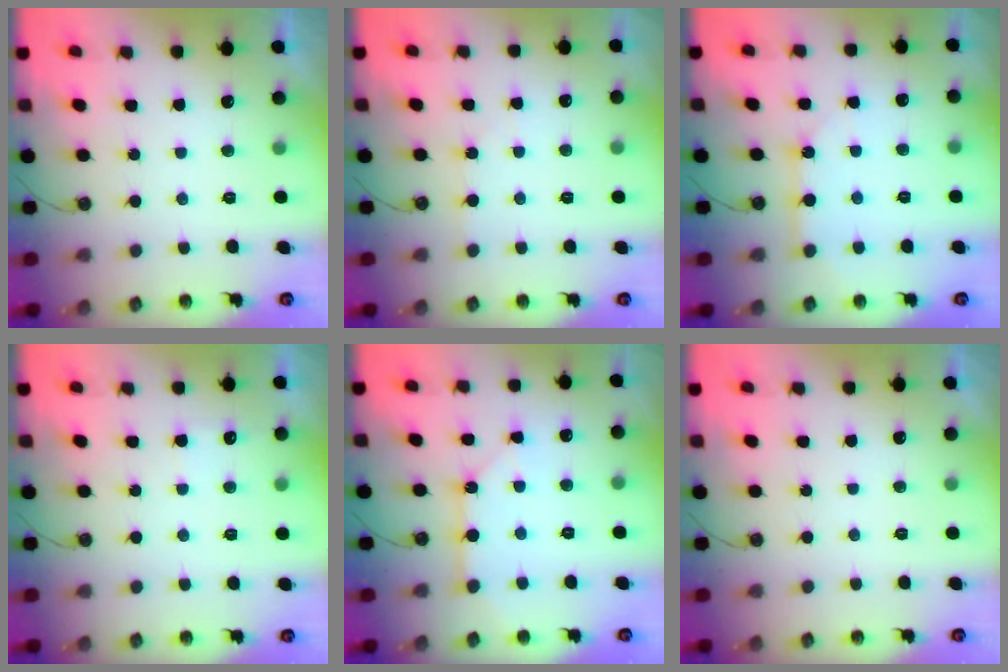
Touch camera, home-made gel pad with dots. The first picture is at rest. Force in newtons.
{"total": 2.1, "press": 2.0, "slide": 0.3}
{"total": 7.7, "press": 7.7, "slide": 0.8}
{"total": 3.2, "press": 3.2, "slide": 0.3}
{"total": 6.2, "press": 6.2, "slide": 0.6}
{"total": 0.0}